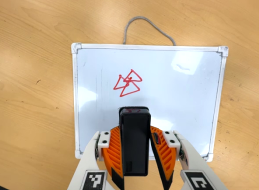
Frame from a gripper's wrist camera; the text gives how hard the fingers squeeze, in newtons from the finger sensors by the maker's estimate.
{"total": 5.2, "left": 4.3, "right": 6.0}